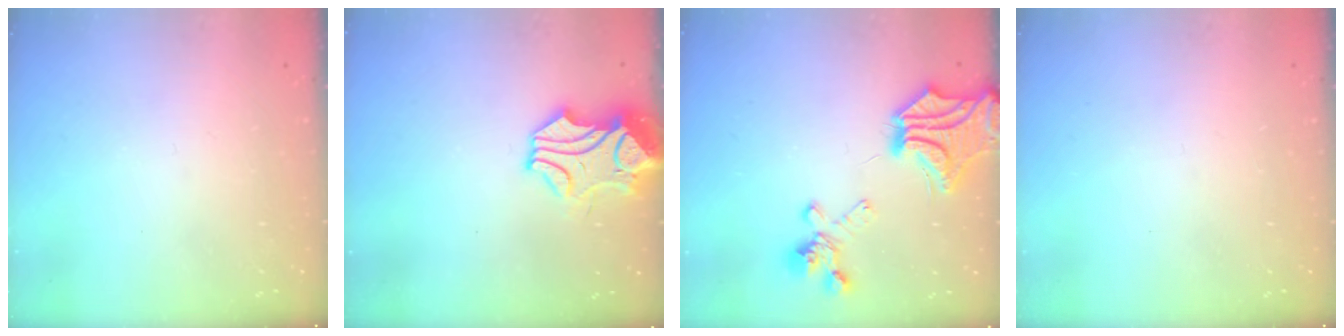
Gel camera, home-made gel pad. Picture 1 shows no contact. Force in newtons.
{"total": 2.7, "press": 2.3, "slide": 1.5}
{"total": 6.8, "press": 6.1, "slide": 3.1}
{"total": 0.0}